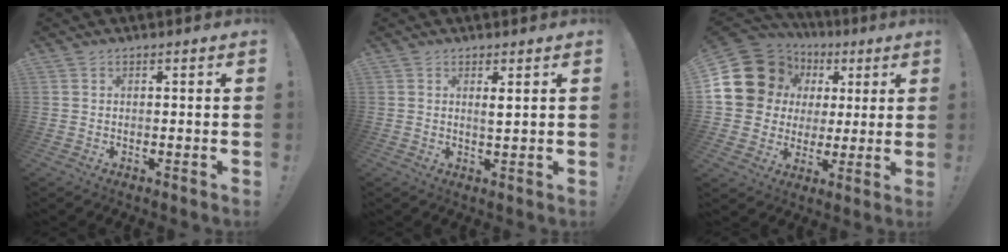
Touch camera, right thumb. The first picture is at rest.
{"total": 1.9, "force": [1.0, 0.2, 1.7], "torque": [-0.015, -0.011, 0.011]}
{"total": 18.2, "force": [6.3, 15.0, 8.1], "torque": [-0.134, -0.024, 0.144]}